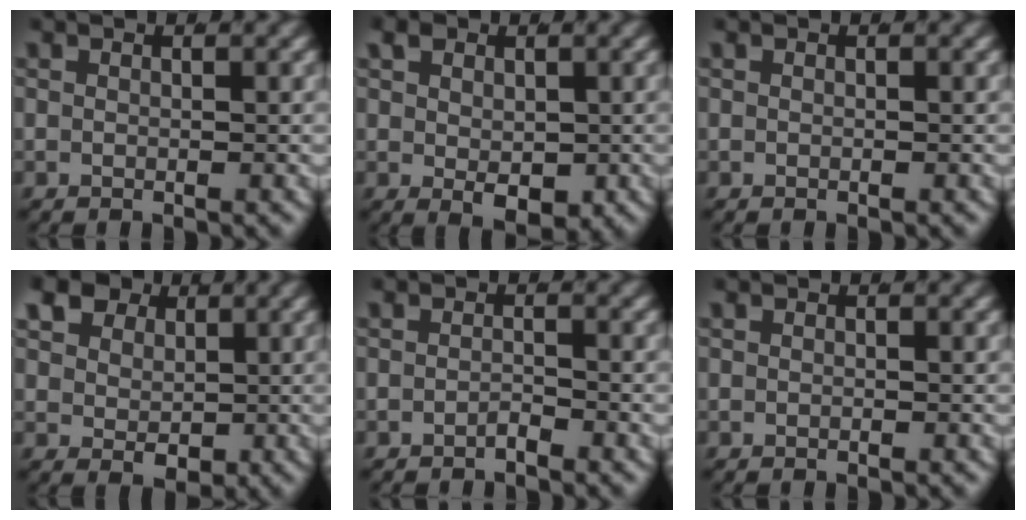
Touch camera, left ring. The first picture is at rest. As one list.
[{"total": 3.0, "force": [-0.4, 1.5, 2.6], "torque": [-0.044, -0.024, 0.010]}, {"total": 0.0}, {"total": 6.4, "force": [2.7, 4.6, 3.5], "torque": [-0.067, -0.011, 0.050]}, {"total": 1.0, "force": [-1.0, -0.1, 0.0], "torque": [0.002, -0.007, -0.015]}, {"total": 0.0}]